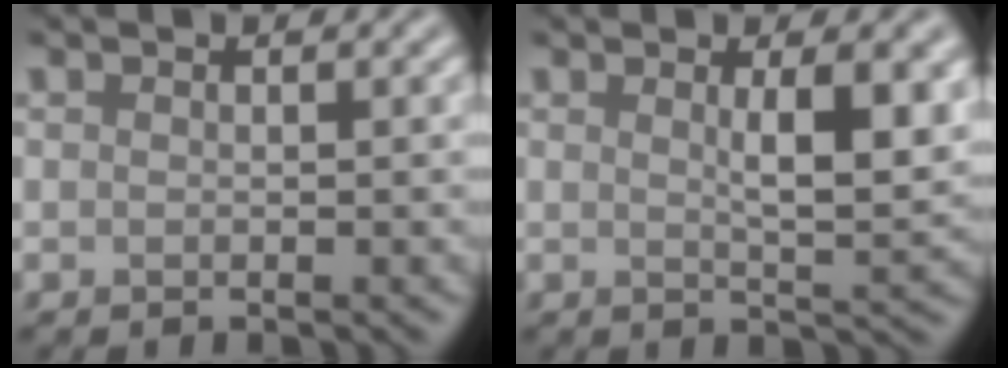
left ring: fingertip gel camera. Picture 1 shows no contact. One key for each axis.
{"total": 4.4, "fx": 1.2, "fy": 1.0, "fz": 4.1, "tx": -0.059, "ty": -0.004, "tz": 0.022}